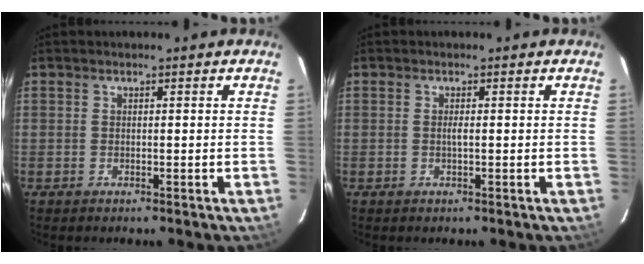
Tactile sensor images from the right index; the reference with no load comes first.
{"total": 0.9, "force": [-0.1, -0.1, 0.9], "torque": [-0.017, 0.000, -0.003]}